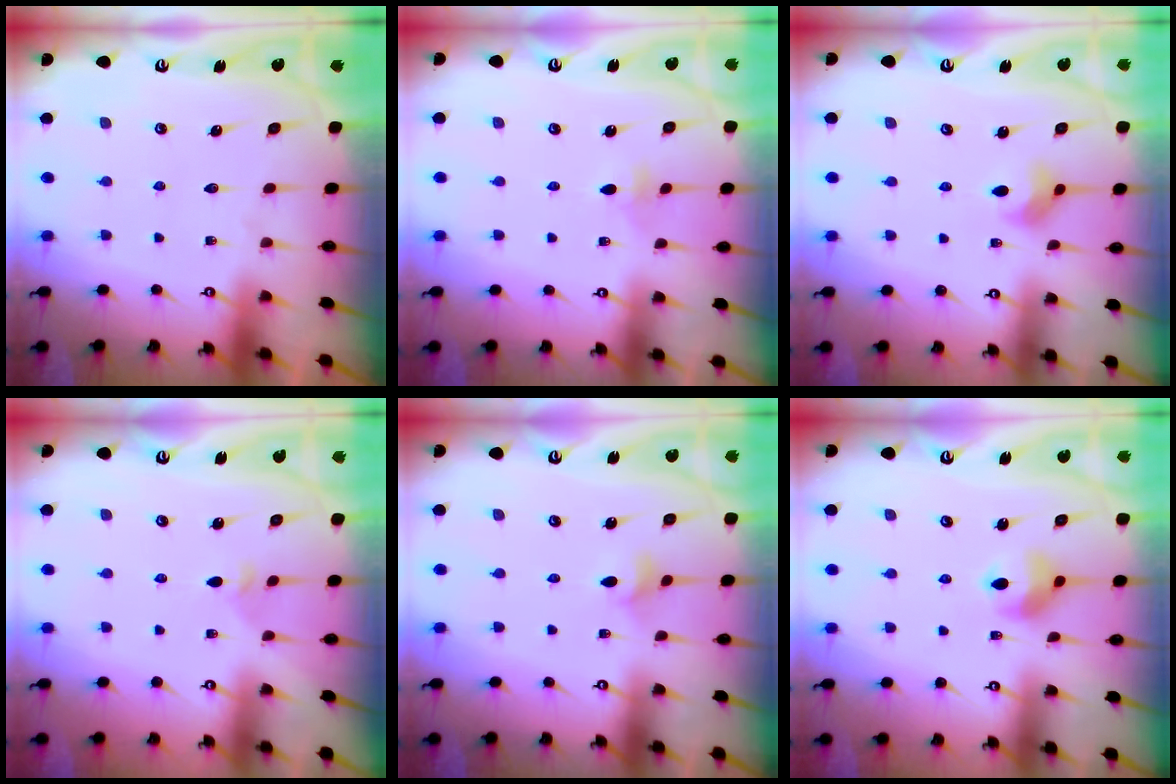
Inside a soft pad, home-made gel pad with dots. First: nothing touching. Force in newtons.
{"total": 2.8, "press": 2.7, "slide": 0.9}
{"total": 3.5, "press": 3.4, "slide": 0.7}
{"total": 2.6, "press": 2.5, "slide": 0.7}
{"total": 3.6, "press": 3.5, "slide": 0.6}
{"total": 8.9, "press": 8.8, "slide": 1.2}